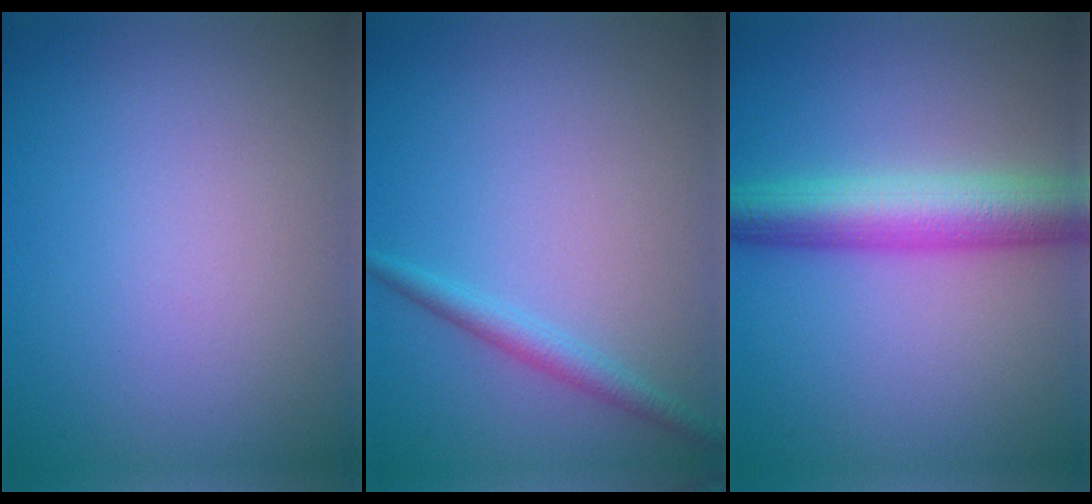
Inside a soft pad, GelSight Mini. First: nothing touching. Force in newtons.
{"total": 1.8, "press": 1.8, "slide": 0.0}
{"total": 6.5, "press": 6.5, "slide": 0.2}